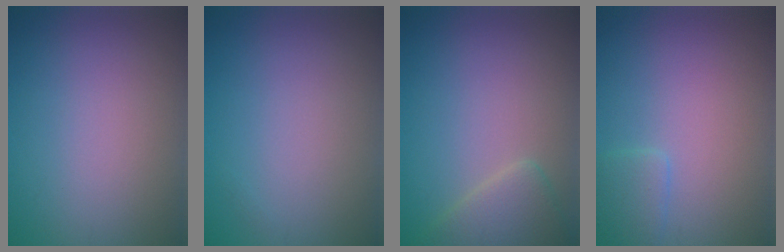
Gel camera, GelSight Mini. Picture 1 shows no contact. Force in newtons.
{"total": 0.0}
{"total": 3.3, "press": 3.3, "slide": 0.2}
{"total": 1.6, "press": 1.6, "slide": 0.1}